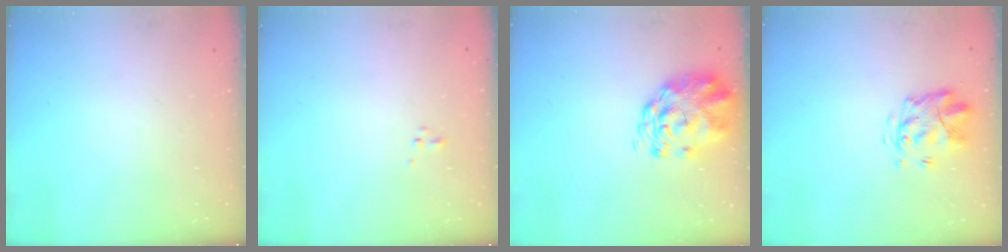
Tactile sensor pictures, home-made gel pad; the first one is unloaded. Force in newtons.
{"total": 0.0}
{"total": 2.7, "press": 2.5, "slide": 1.0}
{"total": 3.8, "press": 3.4, "slide": 1.8}